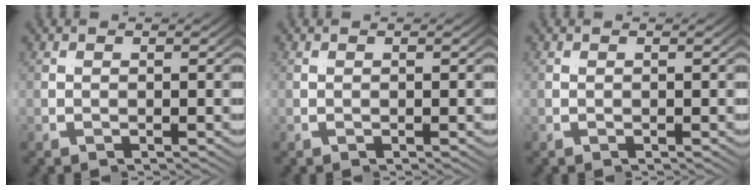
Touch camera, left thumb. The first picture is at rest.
{"total": 0.0}
{"total": 0.0}